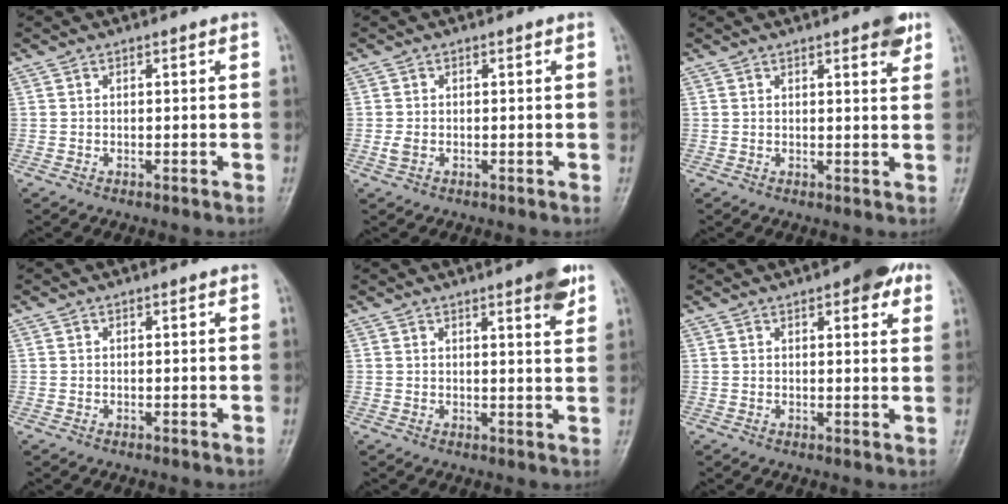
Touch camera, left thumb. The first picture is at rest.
{"total": 1.6, "force": [-0.1, 1.1, 1.2], "torque": [-0.027, 0.001, -0.001]}
{"total": 4.3, "force": [2.6, 1.1, 3.3], "torque": [-0.034, -0.011, 0.029]}
{"total": 0.0}
{"total": 5.9, "force": [3.6, 1.0, 4.6], "torque": [-0.052, -0.017, 0.044]}
{"total": 7.8, "force": [4.2, 2.9, 6.0], "torque": [-0.057, -0.011, 0.046]}